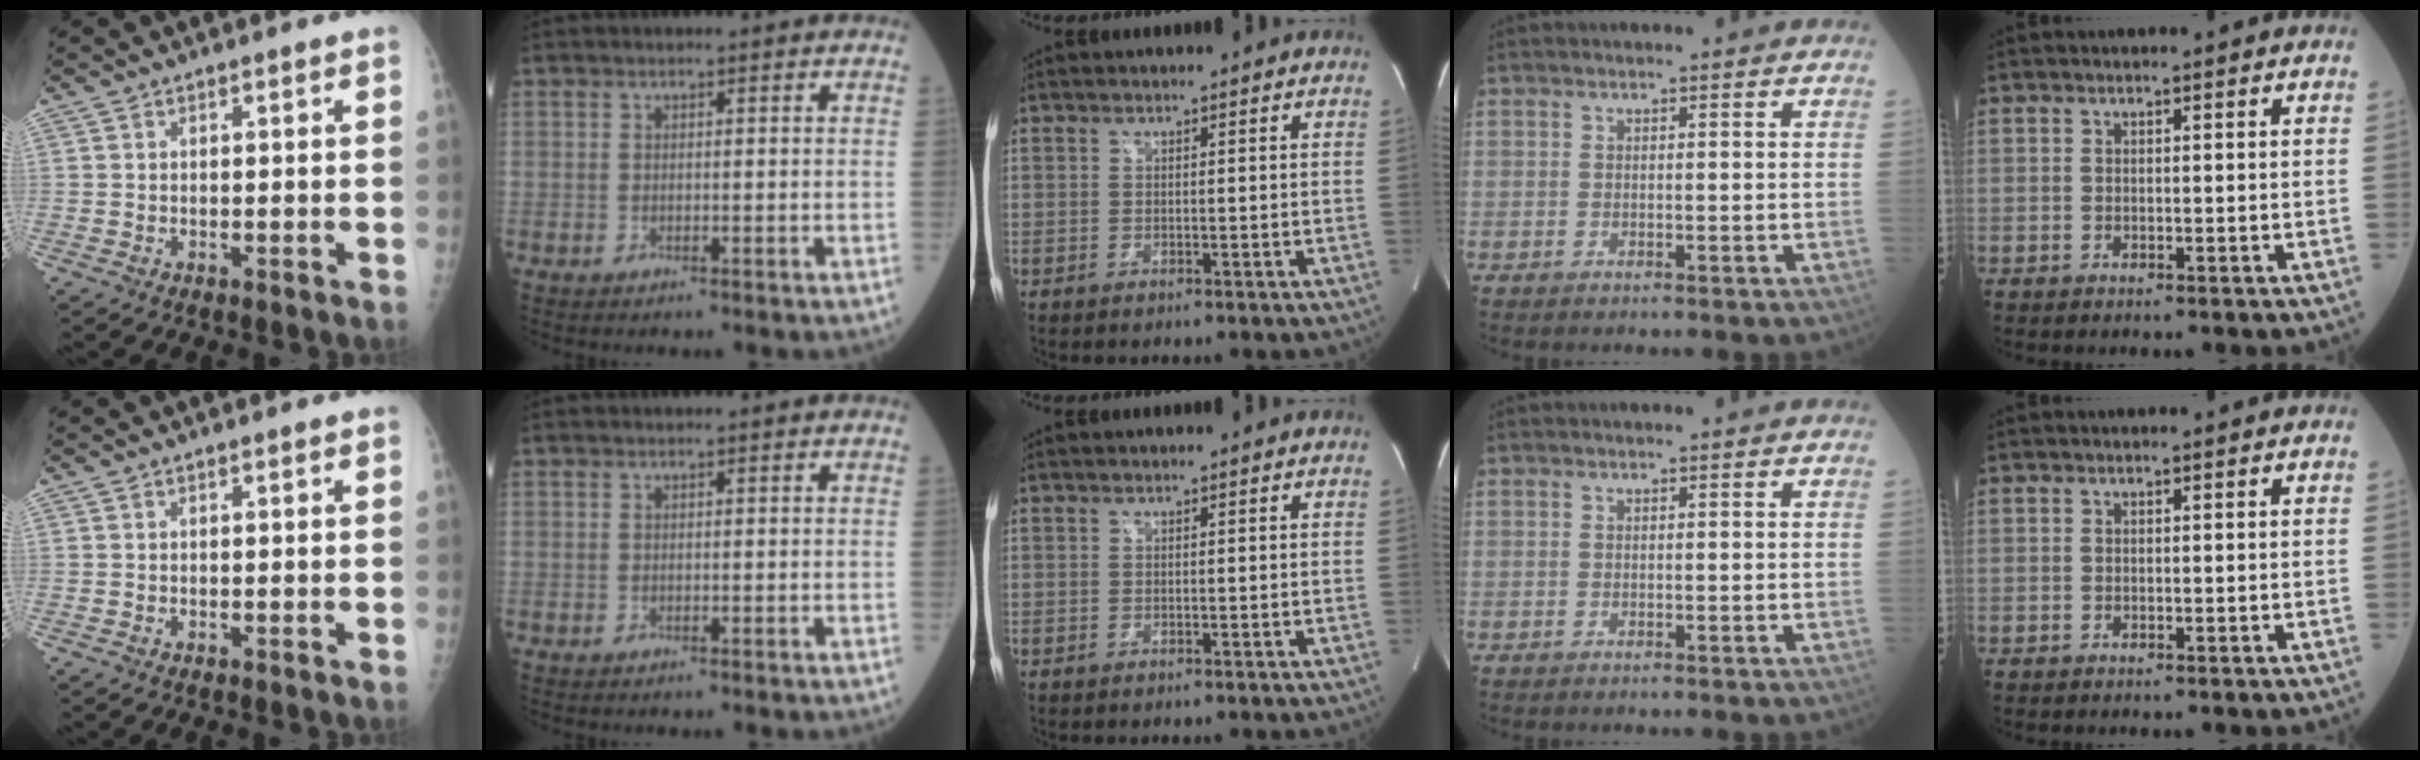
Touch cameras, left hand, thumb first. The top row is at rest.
{}